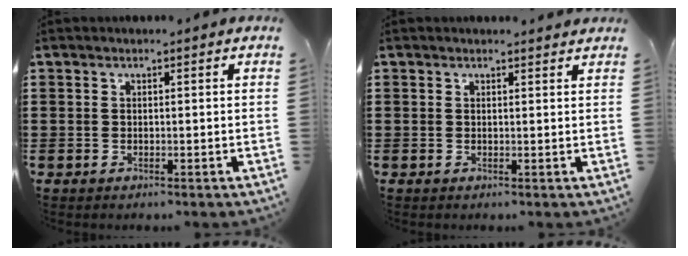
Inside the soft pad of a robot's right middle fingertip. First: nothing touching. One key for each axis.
{"total": 0.6, "fx": 0.6, "fy": 0.2, "fz": 0.1, "tx": 0.003, "ty": -0.003, "tz": 0.010}